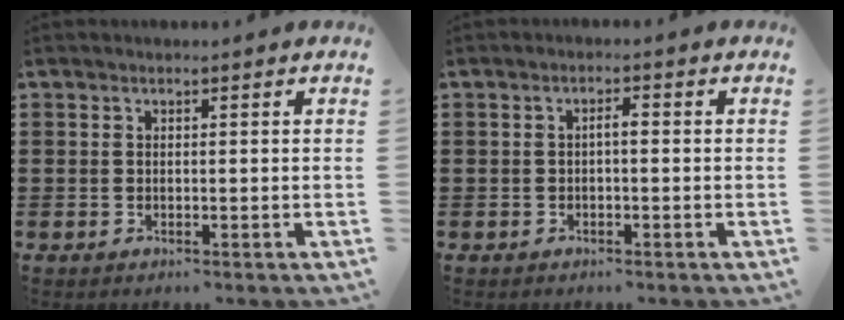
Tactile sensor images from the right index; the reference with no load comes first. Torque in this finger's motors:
{"motor_torque": [0.38, -0.31, 0.02, 0.04]}